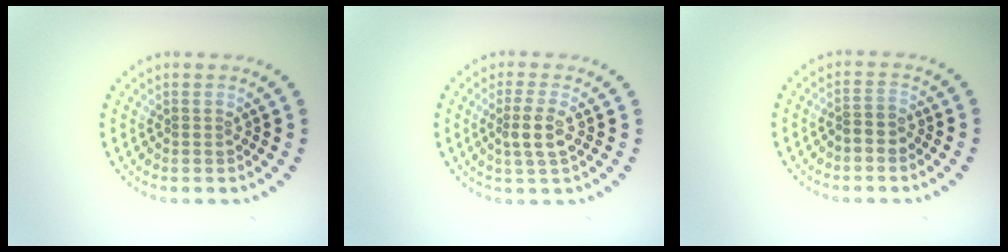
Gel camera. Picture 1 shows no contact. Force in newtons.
{"total": 2.4, "press": 2.2, "slide": 1.1}
{"total": 1.2, "press": 0.9, "slide": 0.8}